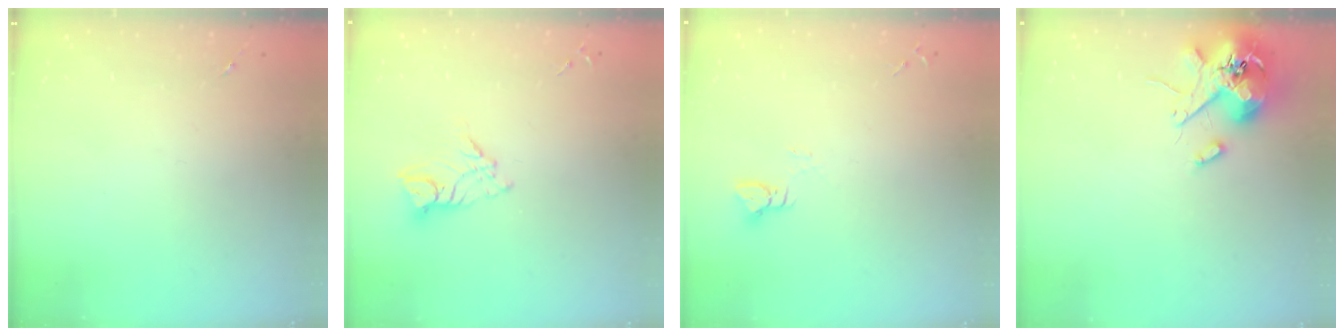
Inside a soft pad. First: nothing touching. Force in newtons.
{"total": 9.7, "press": 9.6, "slide": 0.9}
{"total": 2.9, "press": 2.9, "slide": 0.2}
{"total": 12.7, "press": 12.6, "slide": 1.9}